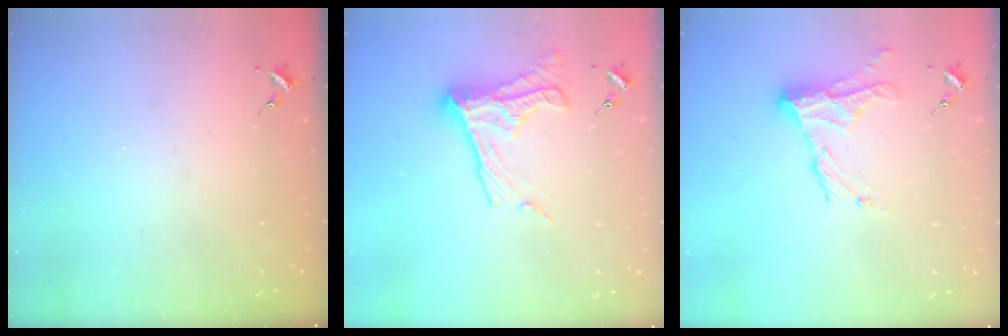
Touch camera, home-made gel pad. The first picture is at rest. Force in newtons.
{"total": 14.8, "press": 14.7, "slide": 1.3}
{"total": 12.4, "press": 12.4, "slide": 0.8}